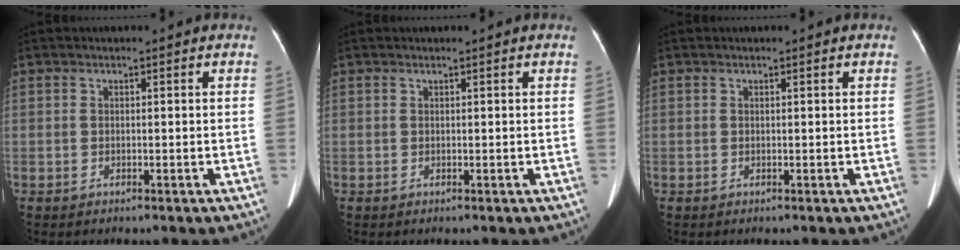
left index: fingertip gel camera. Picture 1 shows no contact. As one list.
[{"total": 0.0}, {"total": 0.0}]